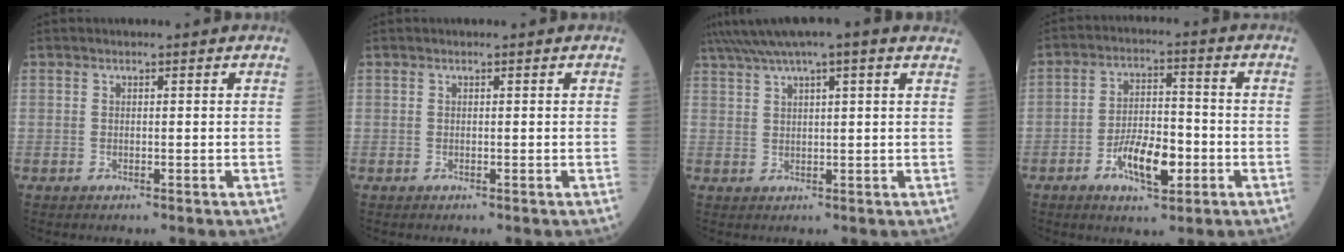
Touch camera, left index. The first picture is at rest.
{"total": 0.0}
{"total": 10.4, "force": [7.7, 0.9, 7.0], "torque": [-0.129, 0.053, 0.112]}
{"total": 8.3, "force": [-3.4, 3.1, 6.9], "torque": [-0.129, 0.002, -0.060]}